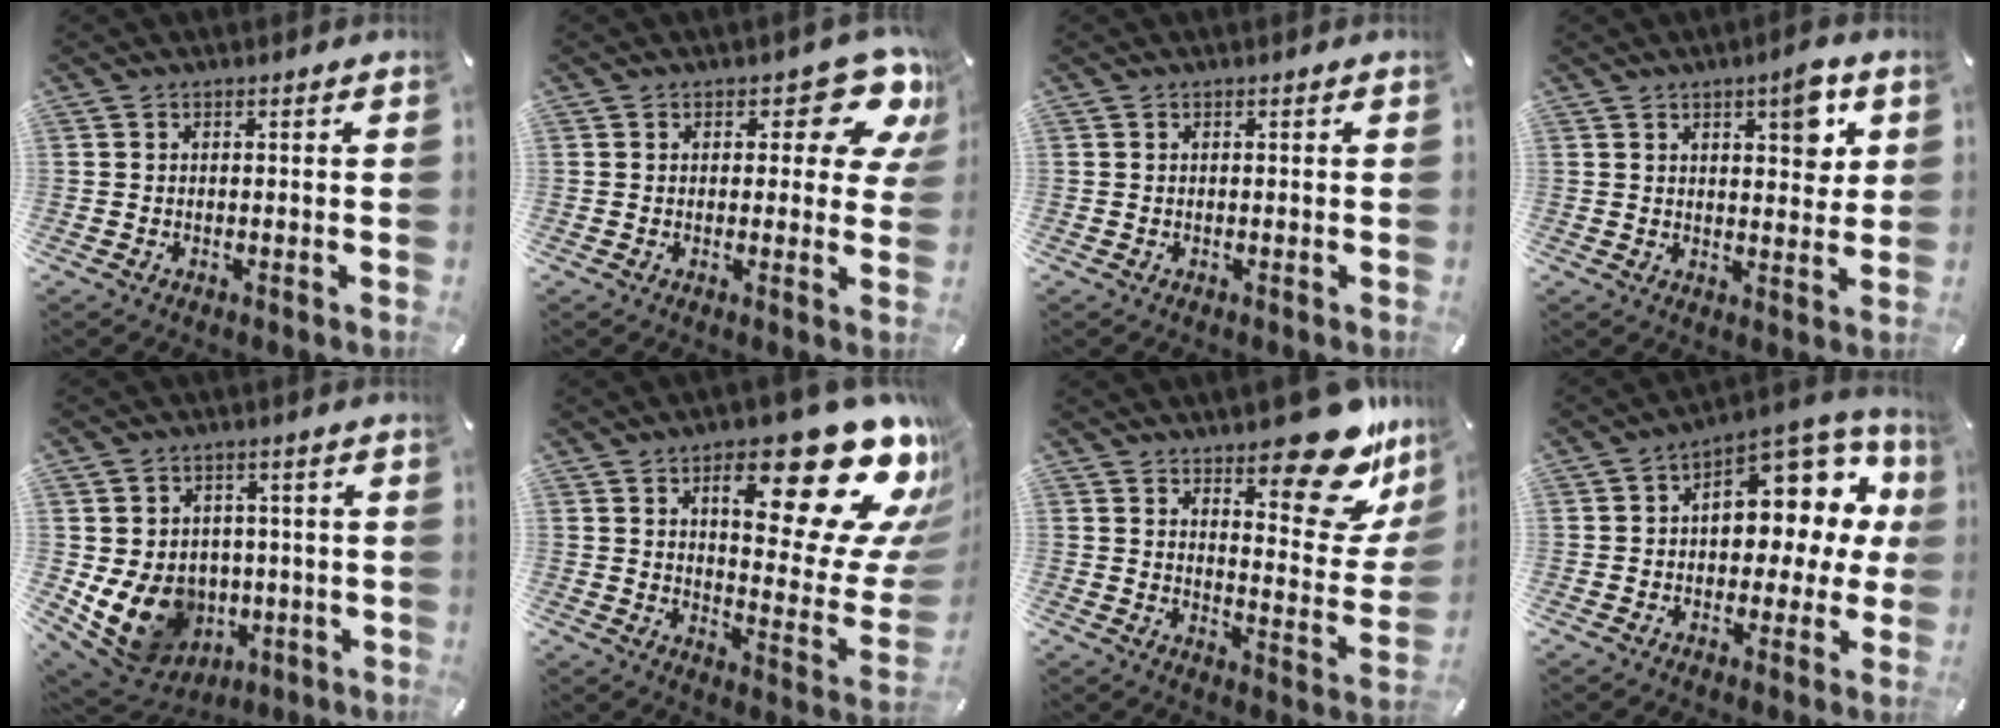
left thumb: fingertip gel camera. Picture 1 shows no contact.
{"total": 11.7, "force": [6.8, 5.1, 8.1], "torque": [-0.088, -0.043, 0.111]}
{"total": 0.0}
{"total": 7.6, "force": [4.0, 3.3, 5.5], "torque": [-0.059, -0.023, 0.060]}
{"total": 13.0, "force": [-2.0, 11.2, 6.2], "torque": [-0.135, -0.001, -0.025]}
{"total": 26.9, "force": [14.4, 10.6, 20.1], "torque": [-0.260, -0.106, 0.234]}
{"total": 20.3, "force": [14.2, 8.4, 11.8], "torque": [-0.128, -0.119, 0.234]}
{"total": 12.6, "force": [4.4, 8.0, 8.7], "torque": [-0.095, -0.047, 0.074]}